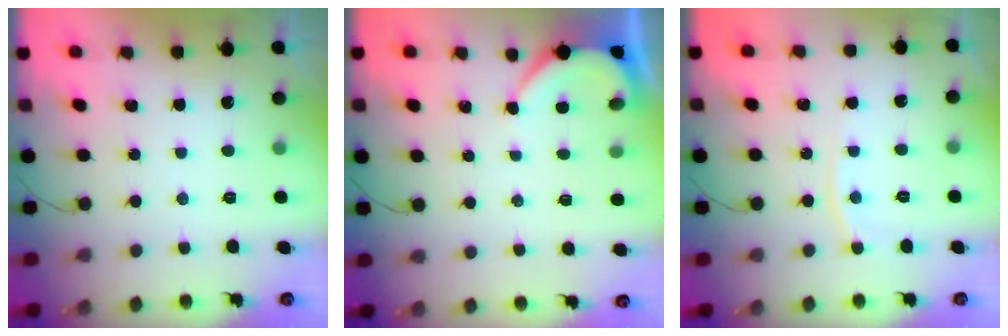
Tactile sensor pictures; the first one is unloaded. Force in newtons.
{"total": 3.7, "press": 3.6, "slide": 0.3}
{"total": 4.8, "press": 4.8, "slide": 0.6}